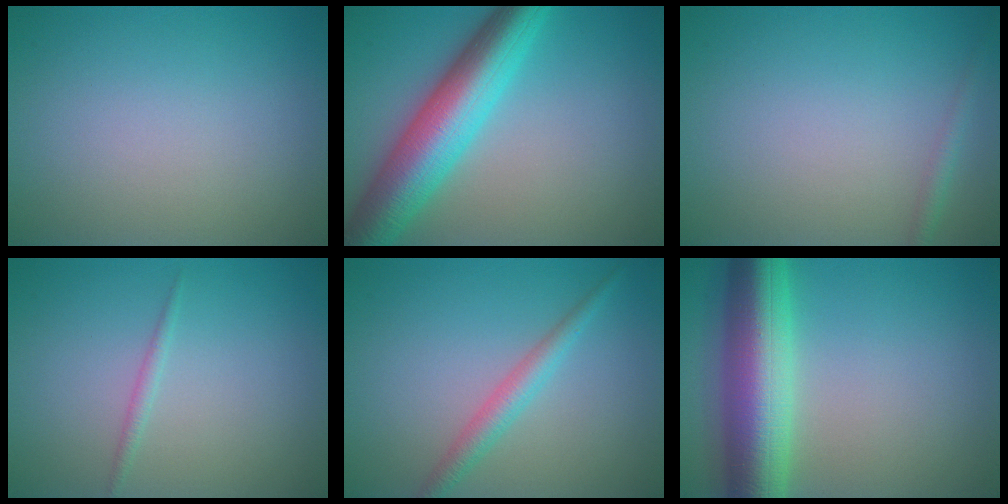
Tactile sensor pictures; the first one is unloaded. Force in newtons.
{"total": 9.2, "press": 9.2, "slide": 0.2}
{"total": 1.1, "press": 1.1, "slide": 0.1}
{"total": 0.8, "press": 0.8, "slide": 0.0}
{"total": 2.3, "press": 2.3, "slide": 0.1}
{"total": 9.8, "press": 9.8, "slide": 0.1}